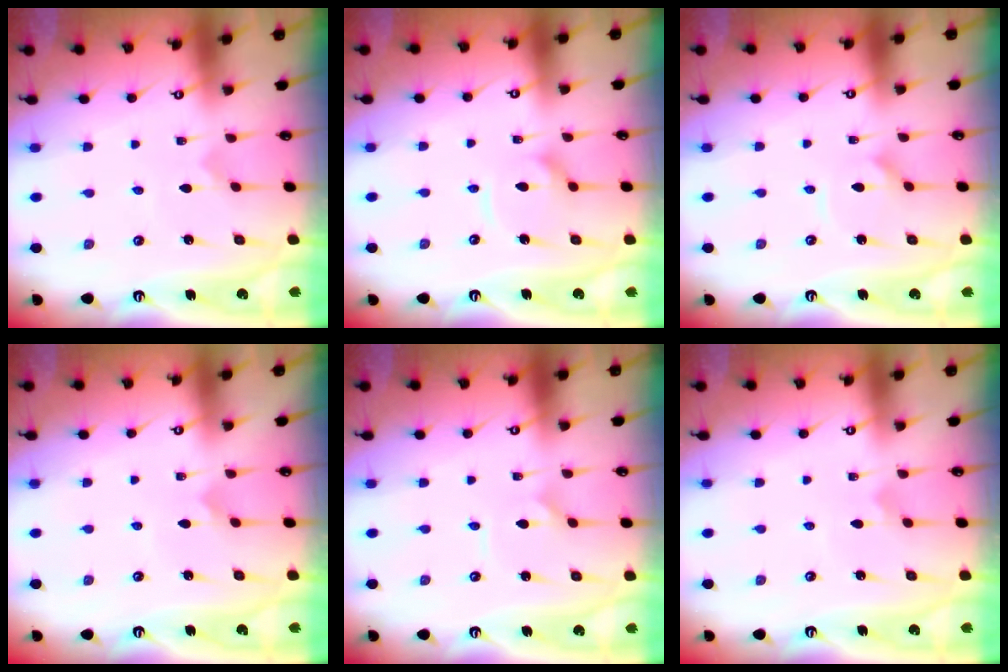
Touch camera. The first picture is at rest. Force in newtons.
{"total": 8.4, "press": 8.4, "slide": 0.8}
{"total": 3.2, "press": 3.2, "slide": 0.3}
{"total": 2.0, "press": 2.0, "slide": 0.1}
{"total": 0.7, "press": 0.7, "slide": 0.0}
{"total": 2.2, "press": 2.2, "slide": 0.1}